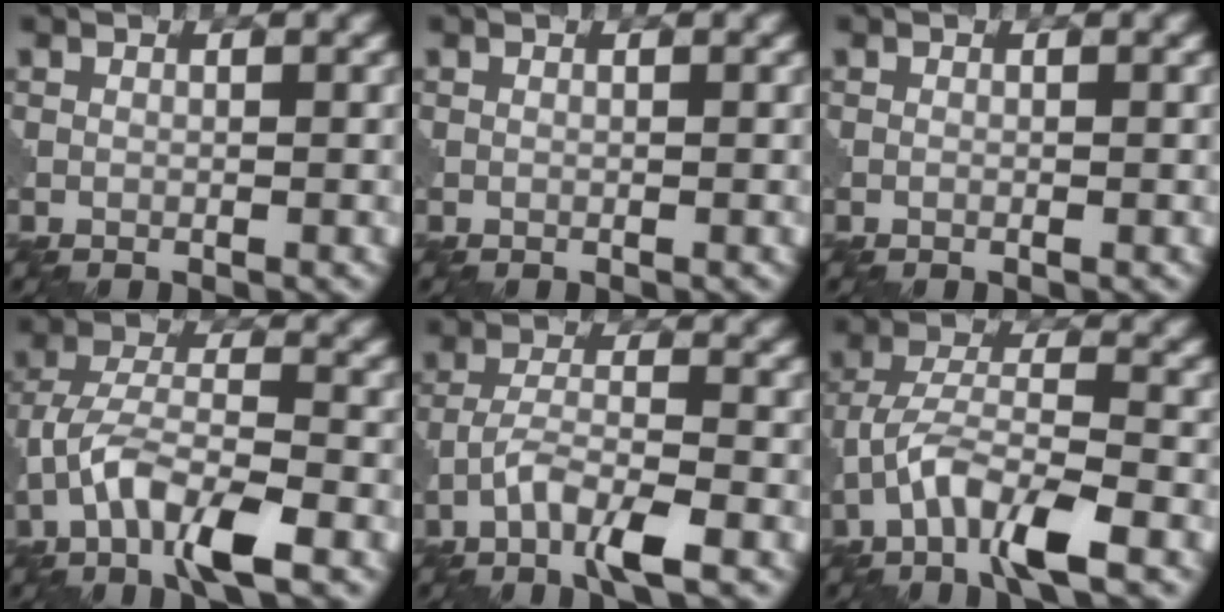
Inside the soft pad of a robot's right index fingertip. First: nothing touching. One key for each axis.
{"total": 0.0}
{"total": 0.0}
{"total": 7.0, "fx": -3.6, "fy": 2.4, "fz": 5.6, "tx": -0.110, "ty": 0.005, "tz": -0.076}
{"total": 4.5, "fx": -2.7, "fy": 0.9, "fz": 3.5, "tx": -0.070, "ty": 0.005, "tz": -0.059}
{"total": 6.5, "fx": -3.7, "fy": 1.8, "fz": 5.1, "tx": -0.100, "ty": 0.006, "tz": -0.078}